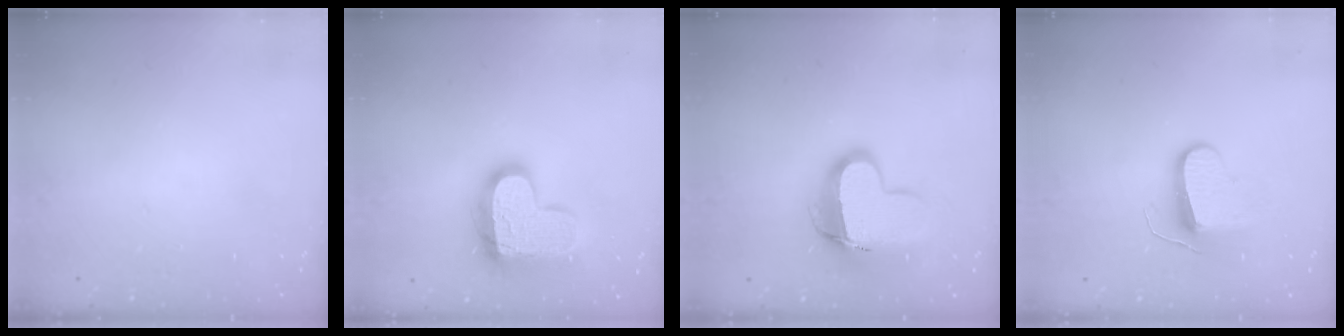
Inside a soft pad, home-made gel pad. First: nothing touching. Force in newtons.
{"total": 17.1, "press": 17.0, "slide": 1.1}
{"total": 13.5, "press": 13.5, "slide": 1.4}
{"total": 8.9, "press": 8.9, "slide": 0.1}